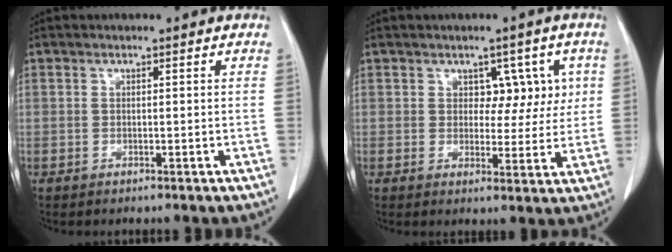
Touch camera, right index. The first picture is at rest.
{"total": 5.2, "force": [1.5, 3.6, 3.4], "torque": [-0.026, 0.012, 0.024]}